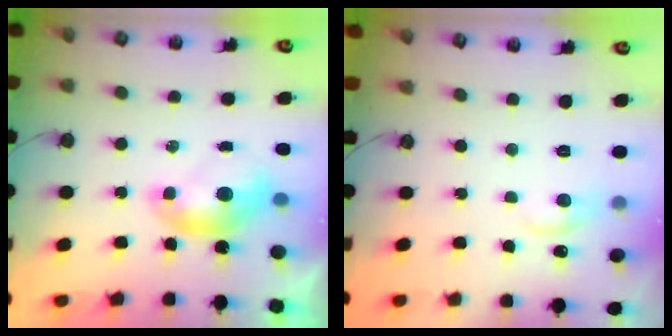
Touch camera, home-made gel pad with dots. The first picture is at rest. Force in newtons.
{"total": 2.1, "press": 2.0, "slide": 0.8}